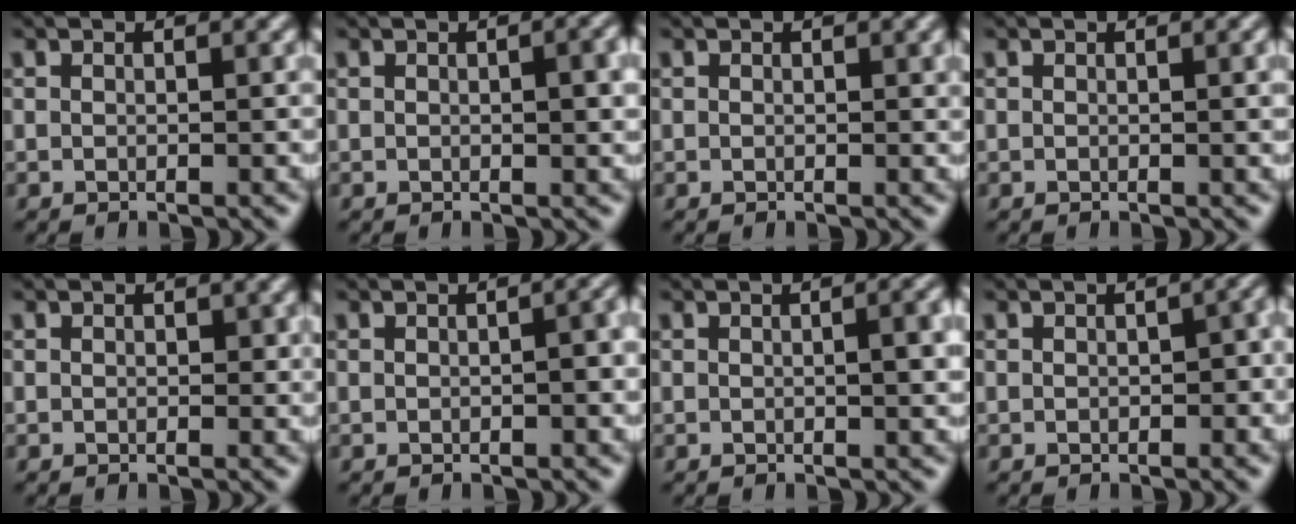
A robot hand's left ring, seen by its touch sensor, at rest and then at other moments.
{"total": 2.0, "force": [0.2, 0.6, 1.9], "torque": [-0.026, 0.001, 0.003]}
{"total": 0.0}
{"total": 0.8, "force": [0.1, 0.1, 0.8], "torque": [-0.009, 0.001, 0.001]}
{"total": 0.6, "force": [0.1, 0.5, 0.2], "torque": [0.000, -0.004, -0.001]}
{"total": 1.8, "force": [-0.2, 0.5, 1.7], "torque": [-0.019, 0.005, 0.002]}
{"total": 2.3, "force": [0.1, 0.5, 2.2], "torque": [-0.031, 0.002, 0.001]}
{"total": 1.8, "force": [-0.1, 1.0, 1.5], "torque": [-0.018, 0.001, -0.001]}